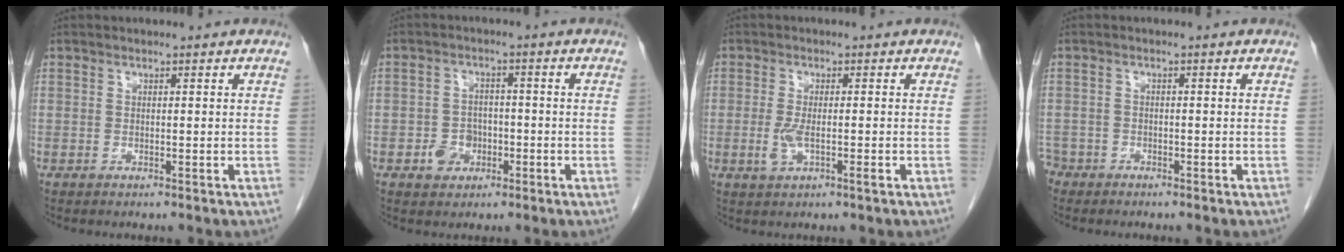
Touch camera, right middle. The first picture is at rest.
{"total": 4.1, "force": [-1.6, 3.3, 1.7], "torque": [-0.028, 0.007, -0.022]}
{"total": 3.6, "force": [-1.0, 0.8, 3.4], "torque": [-0.074, -0.005, -0.017]}
{"total": 3.1, "force": [-2.5, 1.7, 0.0], "torque": [-0.007, 0.002, -0.050]}